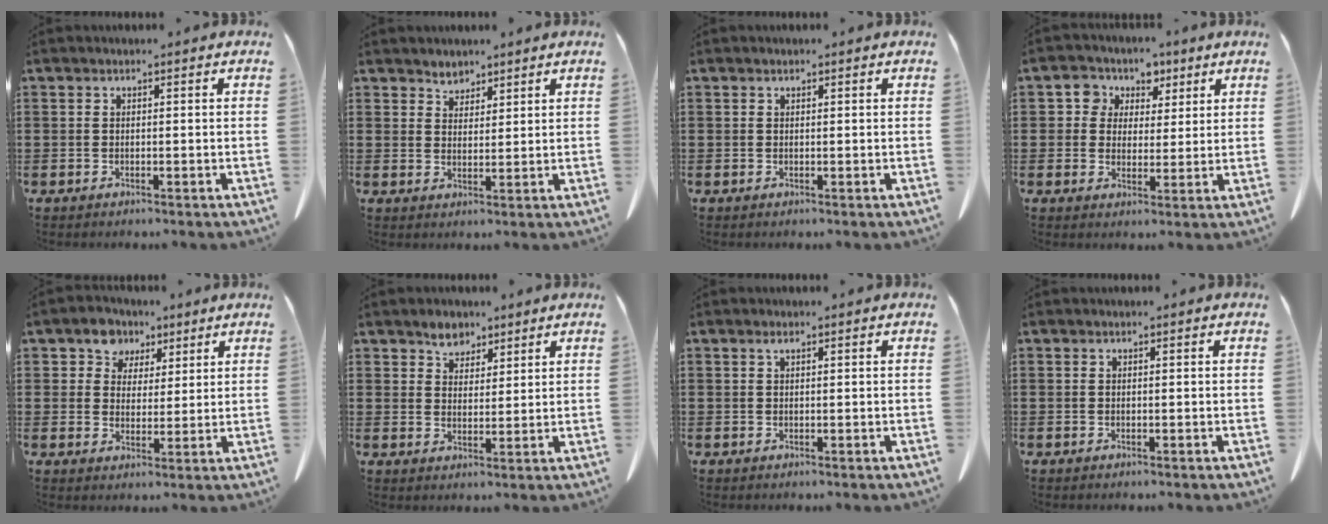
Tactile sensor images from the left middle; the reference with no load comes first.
{"total": 2.7, "force": [2.4, 1.2, 0.2], "torque": [-0.012, 0.002, 0.047]}
{"total": 0.0}
{"total": 5.3, "force": [2.3, 4.7, 0.7], "torque": [-0.046, 0.013, 0.038]}
{"total": 5.5, "force": [3.5, 4.1, 0.8], "torque": [-0.036, 0.001, 0.062]}
{"total": 4.1, "force": [3.3, 2.3, 1.0], "torque": [-0.022, 0.002, 0.061]}
{"total": 0.8, "force": [0.4, 0.2, 0.6], "torque": [-0.014, 0.001, 0.007]}
{"total": 0.0}